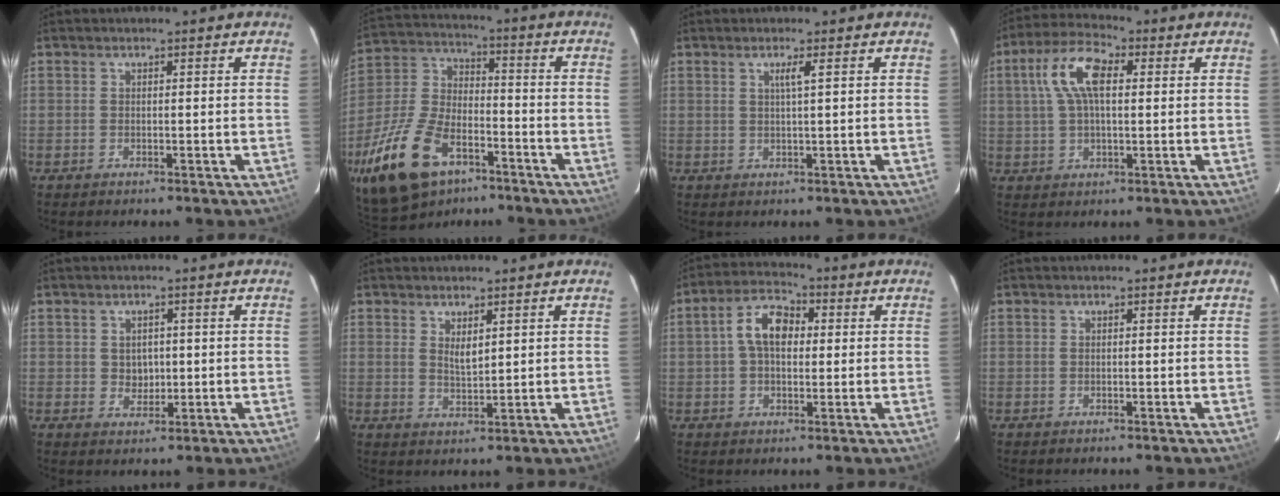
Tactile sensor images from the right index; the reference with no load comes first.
{"total": 21.2, "force": [-11.8, 11.6, 13.4], "torque": [-0.300, -0.006, -0.208]}
{"total": 1.7, "force": [0.5, -0.5, 1.5], "torque": [-0.030, -0.002, 0.010]}
{"total": 9.9, "force": [2.4, 4.4, 8.5], "torque": [-0.170, 0.025, 0.040]}
{"total": 3.1, "force": [0.2, 2.9, 1.2], "torque": [-0.017, 0.003, 0.007]}
{"total": 3.0, "force": [1.5, 1.2, 2.3], "torque": [-0.039, -0.005, 0.027]}
{"total": 7.8, "force": [1.0, 4.9, 6.0], "torque": [-0.112, 0.024, 0.015]}
{"total": 0.0}